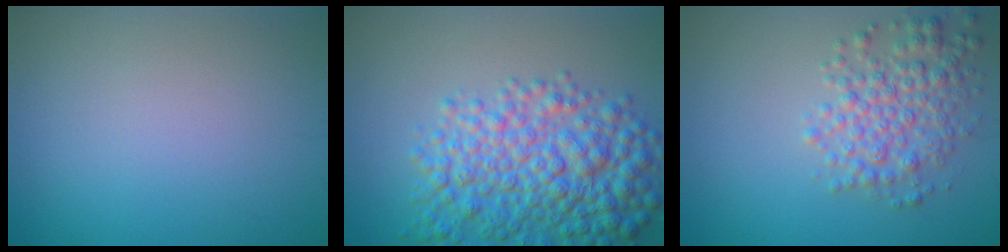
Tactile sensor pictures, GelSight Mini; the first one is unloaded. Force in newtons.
{"total": 8.1, "press": 8.1, "slide": 0.2}
{"total": 4.1, "press": 4.1, "slide": 0.1}